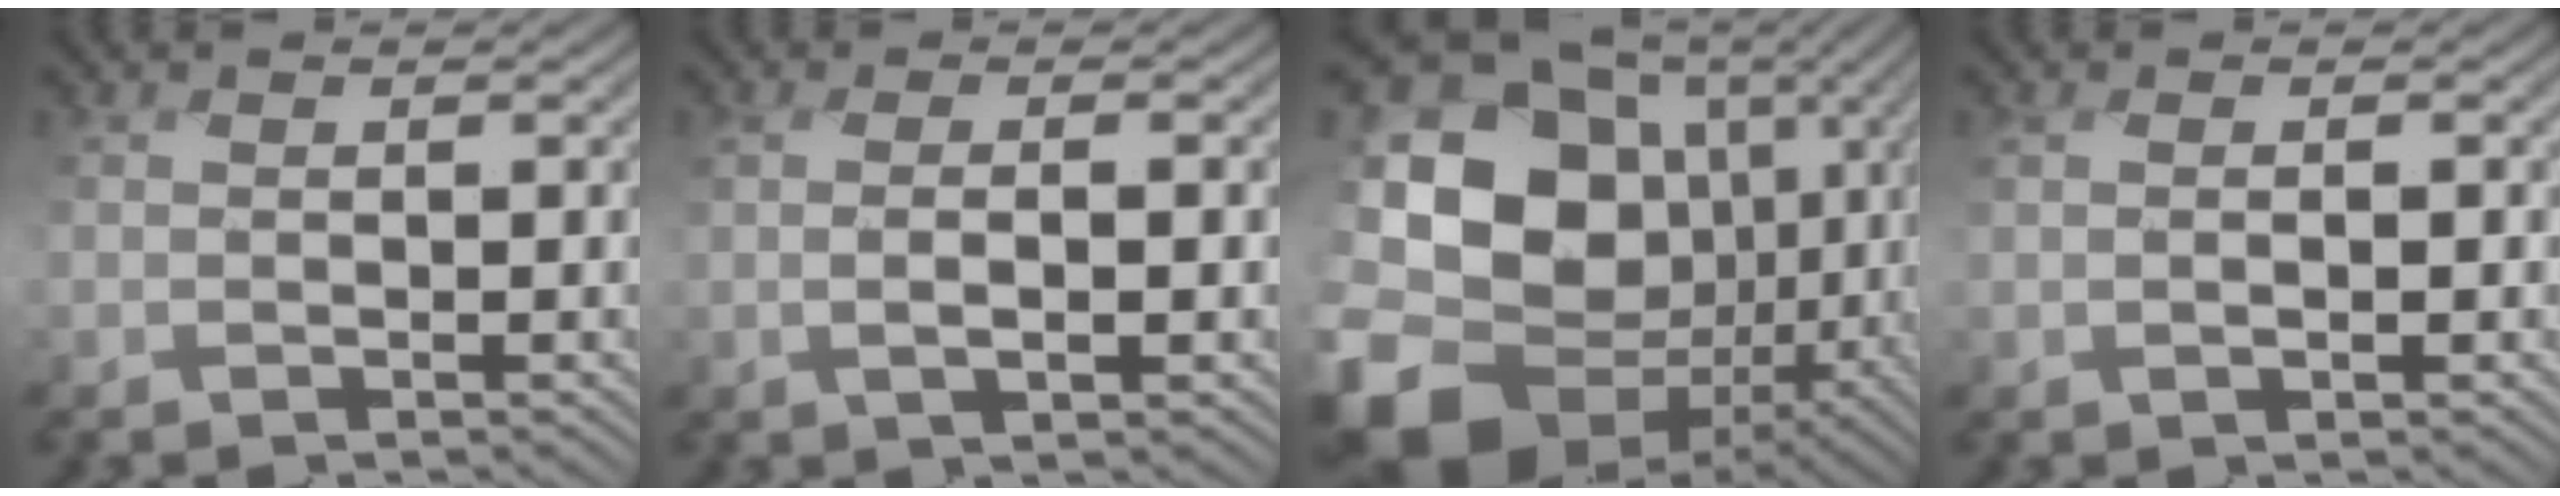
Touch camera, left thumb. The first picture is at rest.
{"total": 2.8, "force": [-0.3, 0.6, 2.7], "torque": [-0.060, -0.002, -0.005]}
{"total": 20.8, "force": [-4.2, 16.6, 11.8], "torque": [-0.290, -0.025, -0.062]}
{"total": 1.3, "force": [0.1, 0.5, 1.2], "torque": [-0.022, -0.002, 0.004]}